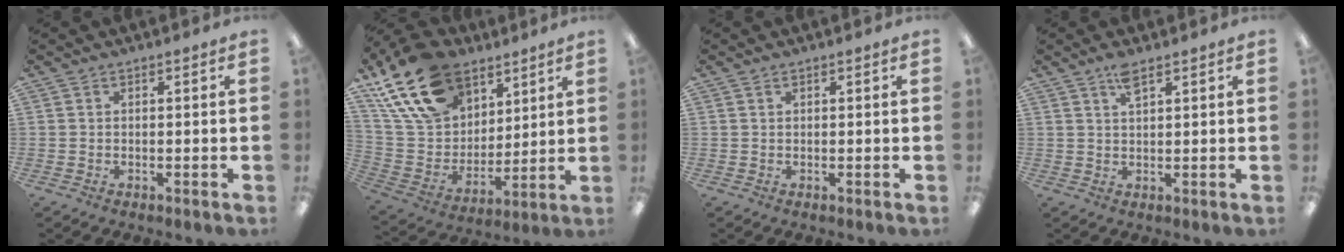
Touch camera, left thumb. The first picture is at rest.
{"total": 22.5, "force": [13.8, 14.0, 10.8], "torque": [-0.225, -0.061, 0.259]}
{"total": 0.7, "force": [0.4, 0.3, 0.4], "torque": [-0.010, 0.003, 0.006]}
{"total": 3.4, "force": [2.4, 0.9, 2.2], "torque": [-0.042, 0.000, 0.041]}